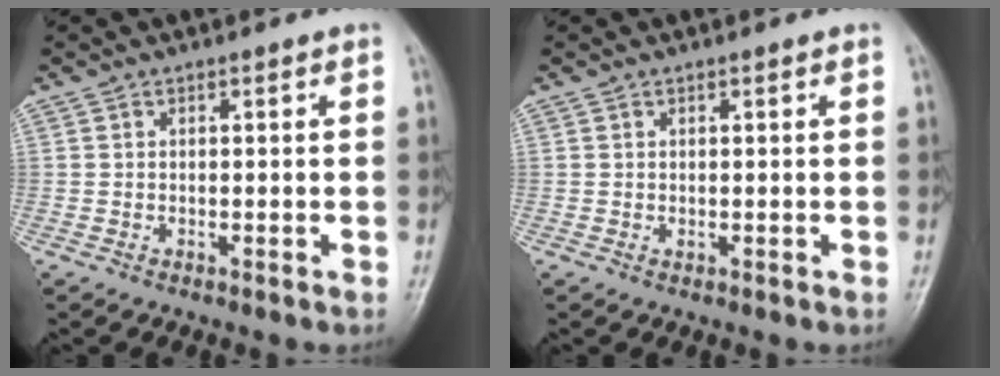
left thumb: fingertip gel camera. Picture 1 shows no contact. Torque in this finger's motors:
{"motor_torque": [-0.02, 0.07, 0.20, 0.12, -0.02]}